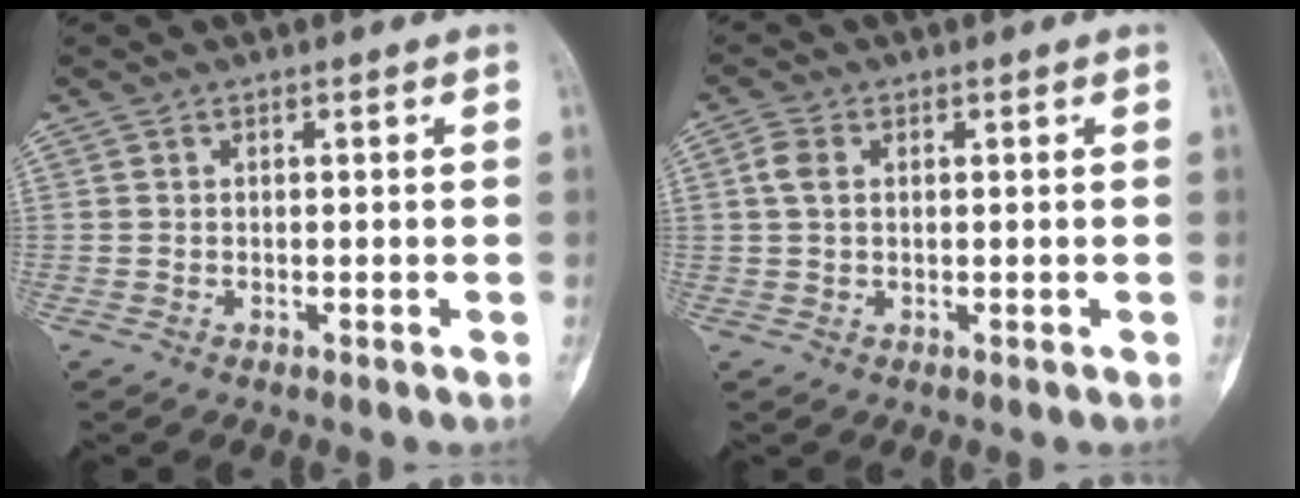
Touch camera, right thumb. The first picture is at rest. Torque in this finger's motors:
{"motor_torque": [-0.50, -0.28, 0.45, 0.09, -0.02]}